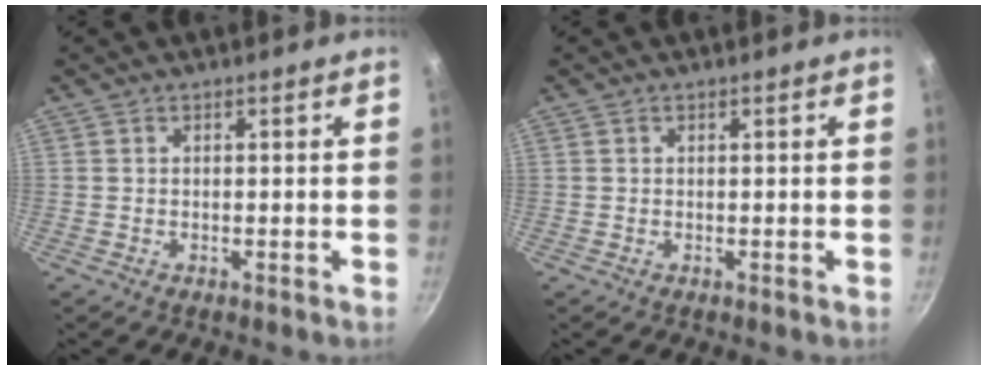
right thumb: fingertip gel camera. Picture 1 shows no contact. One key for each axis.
{"total": 0.0}